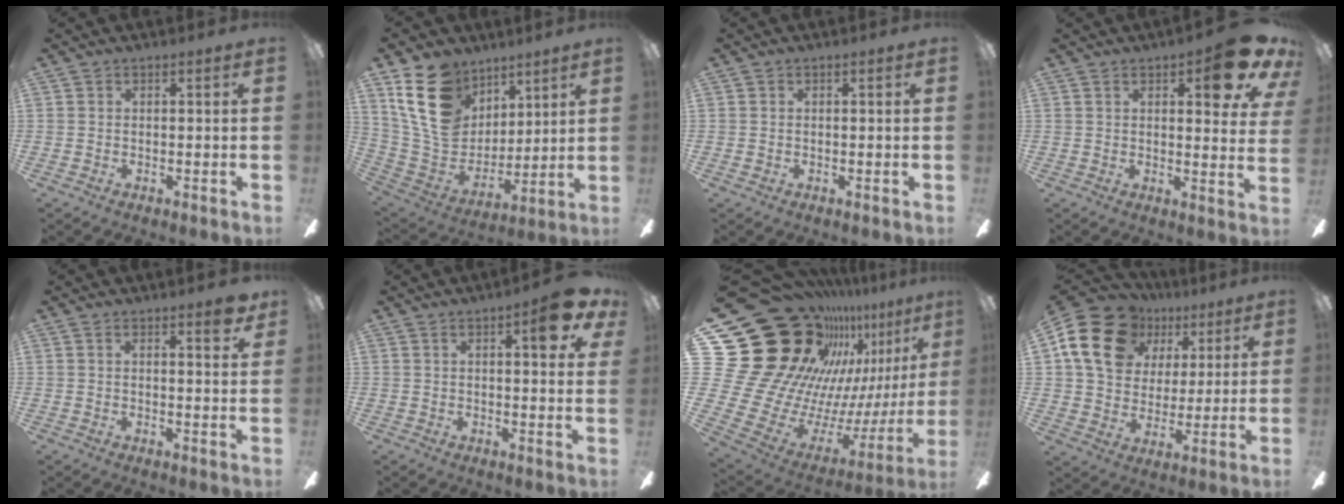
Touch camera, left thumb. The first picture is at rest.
{"total": 19.7, "force": [10.4, 14.3, 8.8], "torque": [-0.178, -0.046, 0.202]}
{"total": 0.6, "force": [-0.1, 0.5, -0.3], "torque": [0.008, 0.003, -0.004]}
{"total": 11.9, "force": [6.5, 4.1, 9.2], "torque": [-0.107, -0.033, 0.102]}
{"total": 3.4, "force": [2.5, 0.4, 2.3], "torque": [-0.027, -0.011, 0.037]}
{"total": 7.4, "force": [3.7, 2.1, 6.1], "torque": [-0.077, -0.012, 0.051]}
{"total": 30.4, "force": [16.6, 19.6, 16.3], "torque": [-0.274, -0.191, 0.382]}
{"total": 18.6, "force": [8.1, 14.6, 8.1], "torque": [-0.145, -0.019, 0.153]}